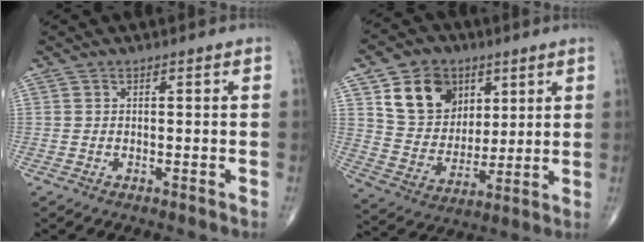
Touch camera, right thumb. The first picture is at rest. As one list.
[{"total": 14.9, "force": [6.4, 11.6, 6.9], "torque": [-0.083, -0.023, 0.122]}]